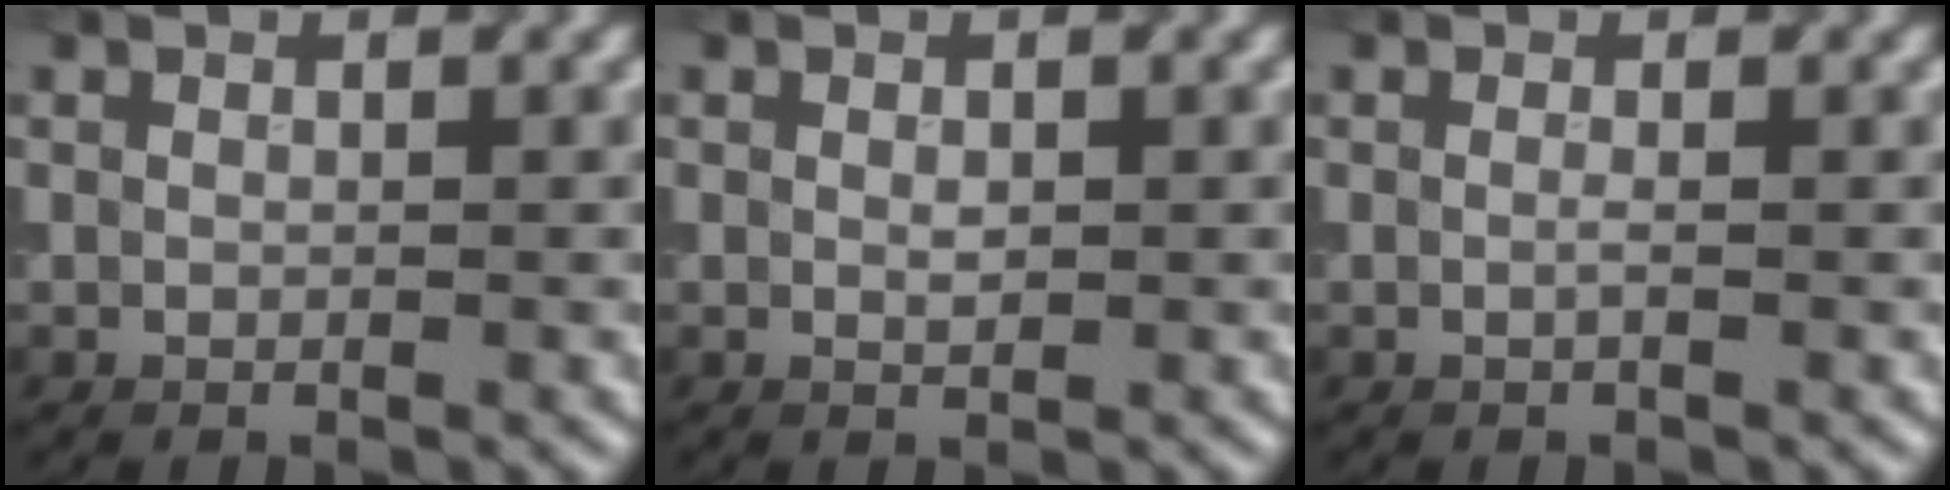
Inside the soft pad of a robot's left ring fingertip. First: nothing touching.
{"total": 0.9, "force": [0.1, 0.4, 0.8], "torque": [-0.014, -0.001, 0.003]}
{"total": 0.5, "force": [-0.1, 0.0, 0.5], "torque": [-0.012, -0.005, -0.003]}